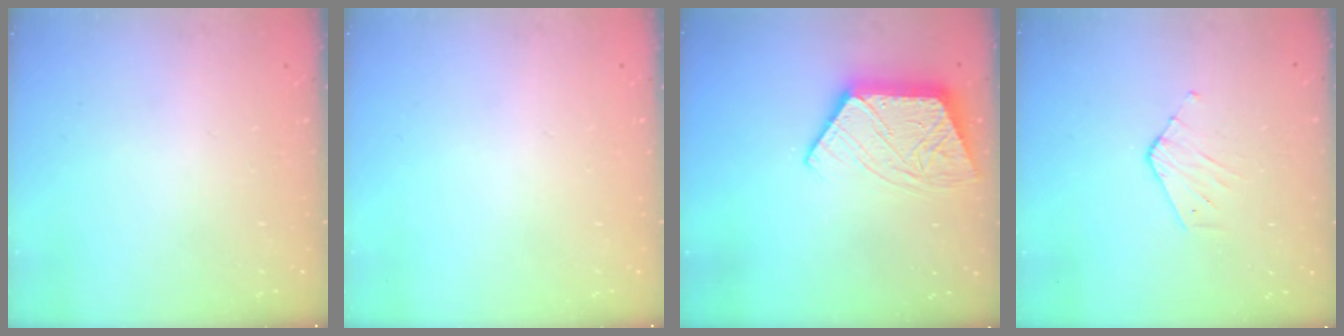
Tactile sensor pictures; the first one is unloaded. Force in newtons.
{"total": 0.0}
{"total": 13.3, "press": 13.3, "slide": 0.8}
{"total": 3.4, "press": 3.4, "slide": 0.3}